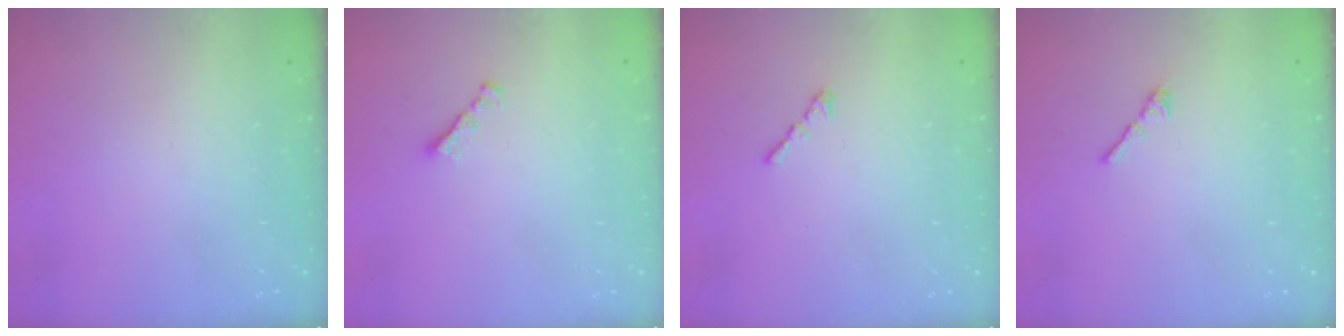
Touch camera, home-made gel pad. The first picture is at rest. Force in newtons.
{"total": 1.6, "press": 1.5, "slide": 0.5}
{"total": 1.2, "press": 1.1, "slide": 0.5}
{"total": 0.6, "press": 0.4, "slide": 0.4}